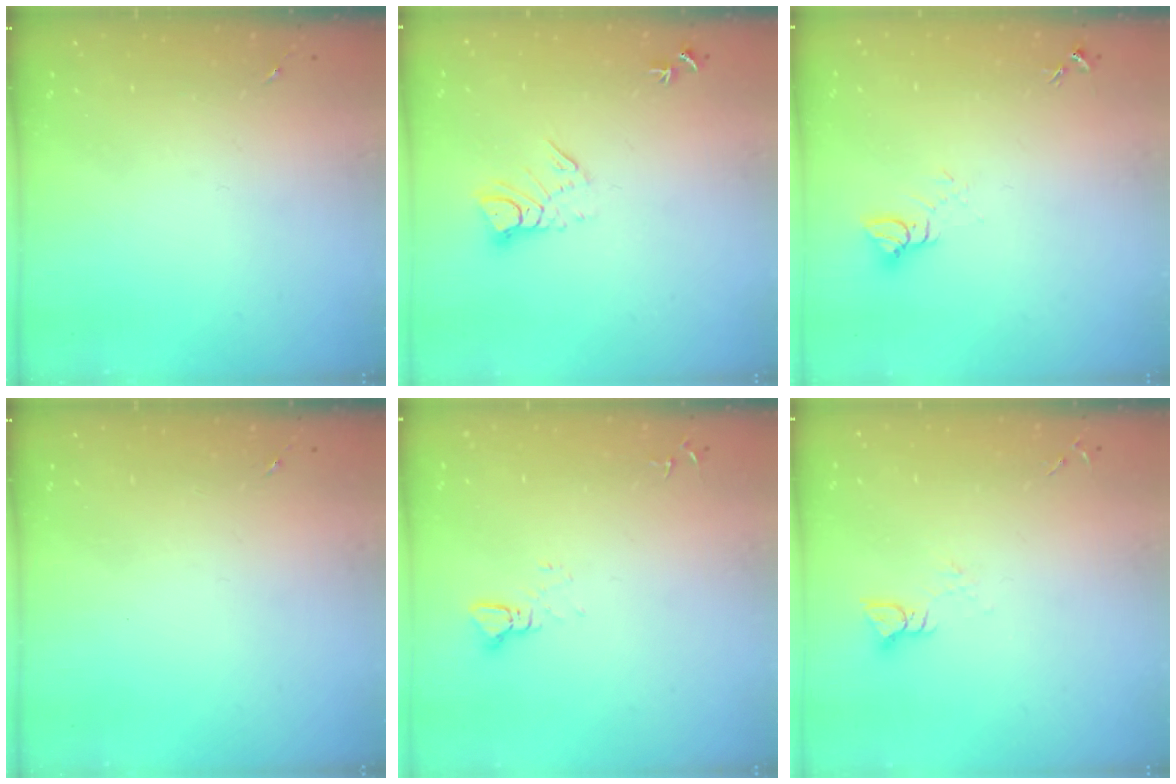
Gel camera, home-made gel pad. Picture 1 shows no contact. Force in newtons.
{"total": 7.3, "press": 7.3, "slide": 0.7}
{"total": 4.8, "press": 4.8, "slide": 0.4}
{"total": 0.0}
{"total": 2.2, "press": 2.2, "slide": 0.1}
{"total": 3.6, "press": 3.6, "slide": 0.4}